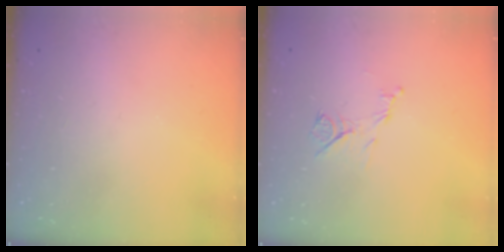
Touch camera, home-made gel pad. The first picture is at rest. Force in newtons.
{"total": 7.2, "press": 7.1, "slide": 0.8}